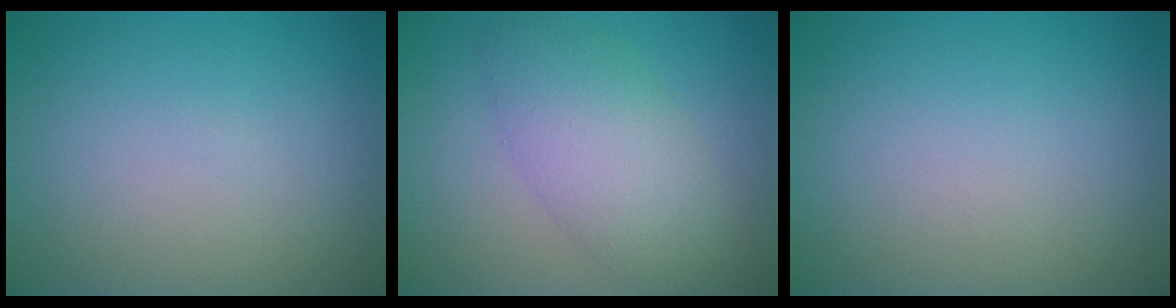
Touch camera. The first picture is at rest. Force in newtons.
{"total": 5.4, "press": 5.4, "slide": 0.1}
{"total": 0.0}